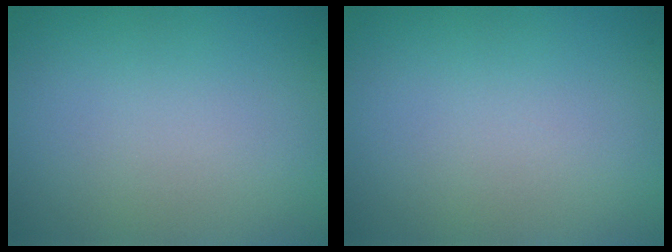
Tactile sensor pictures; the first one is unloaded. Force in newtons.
{"total": 0.0}